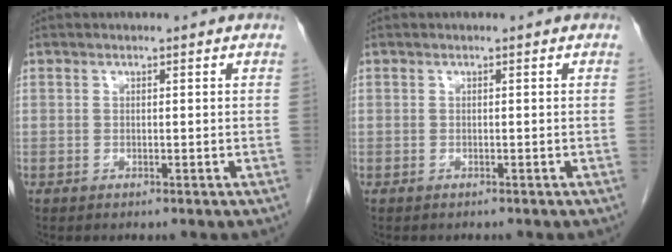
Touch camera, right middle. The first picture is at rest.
{"total": 0.8, "force": [-0.7, 0.3, 0.2], "torque": [-0.009, -0.001, -0.008]}